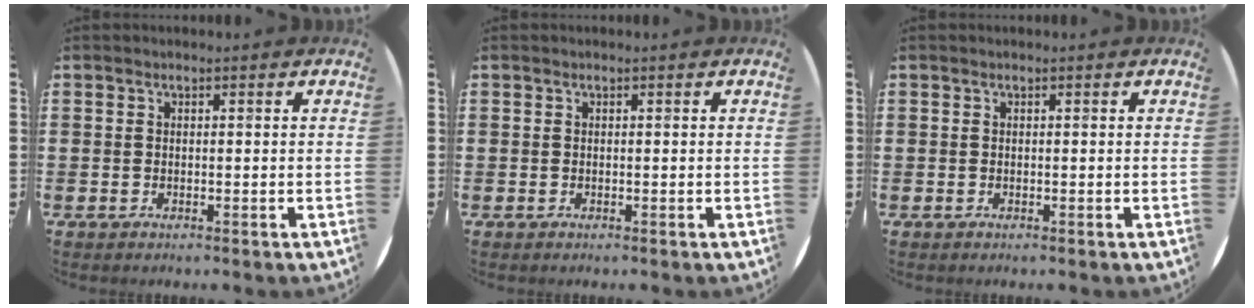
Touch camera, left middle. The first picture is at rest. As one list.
[{"total": 0.0}, {"total": 0.0}]